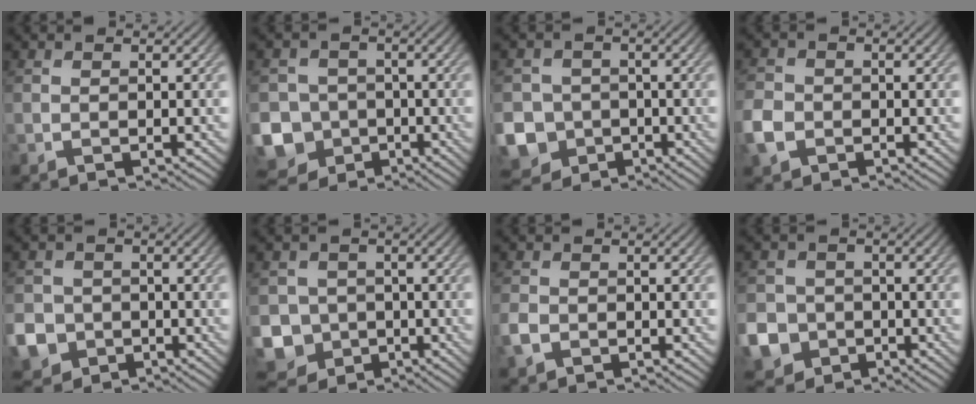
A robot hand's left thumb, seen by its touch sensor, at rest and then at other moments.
{"total": 11.0, "force": [-4.3, 9.7, 2.9], "torque": [-0.097, -0.041, -0.096]}
{"total": 9.9, "force": [-3.5, 8.9, 2.6], "torque": [-0.087, -0.040, -0.084]}
{"total": 4.2, "force": [-1.8, 3.3, 1.8], "torque": [-0.052, -0.004, -0.047]}
{"total": 7.5, "force": [-3.0, 6.6, 2.0], "torque": [-0.067, -0.030, -0.075]}
{"total": 7.7, "force": [-2.8, 6.9, 2.0], "torque": [-0.059, -0.025, -0.078]}
{"total": 2.2, "force": [-1.1, 1.6, 1.0], "torque": [-0.027, -0.004, -0.030]}
{"total": 9.1, "force": [-3.7, 7.9, 2.4], "torque": [-0.081, -0.039, -0.089]}